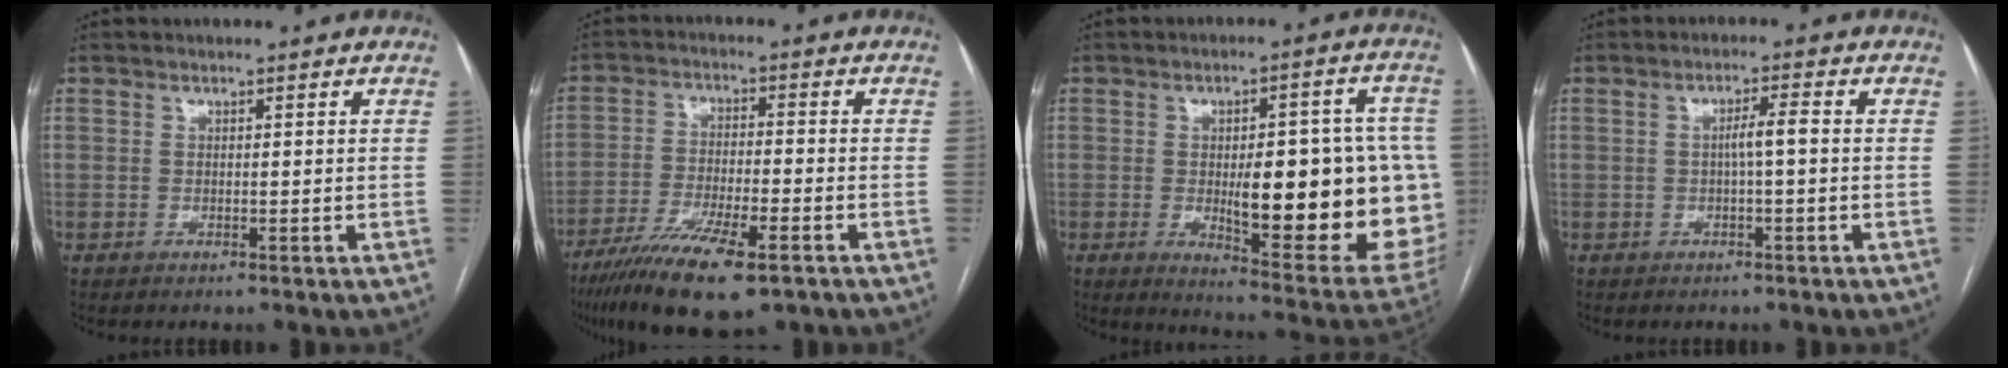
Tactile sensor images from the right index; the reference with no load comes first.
{"total": 13.9, "force": [-9.0, 2.7, 10.2], "torque": [-0.189, -0.034, -0.151]}
{"total": 23.3, "force": [-2.1, 6.4, 22.3], "torque": [-0.215, 0.014, -0.002]}
{"total": 2.7, "force": [-0.2, 0.1, 2.7], "torque": [-0.046, 0.003, -0.002]}